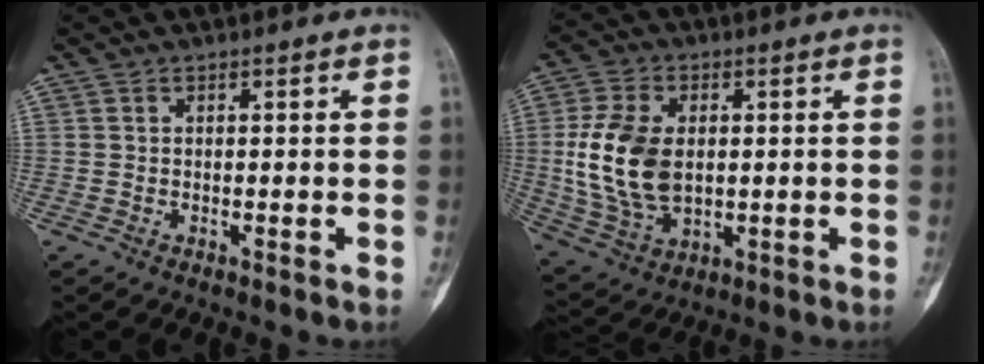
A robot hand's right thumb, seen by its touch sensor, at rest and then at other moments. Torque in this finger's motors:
{"motor_torque": [1.83, 1.59, 1.10, -1.13, 0.38]}